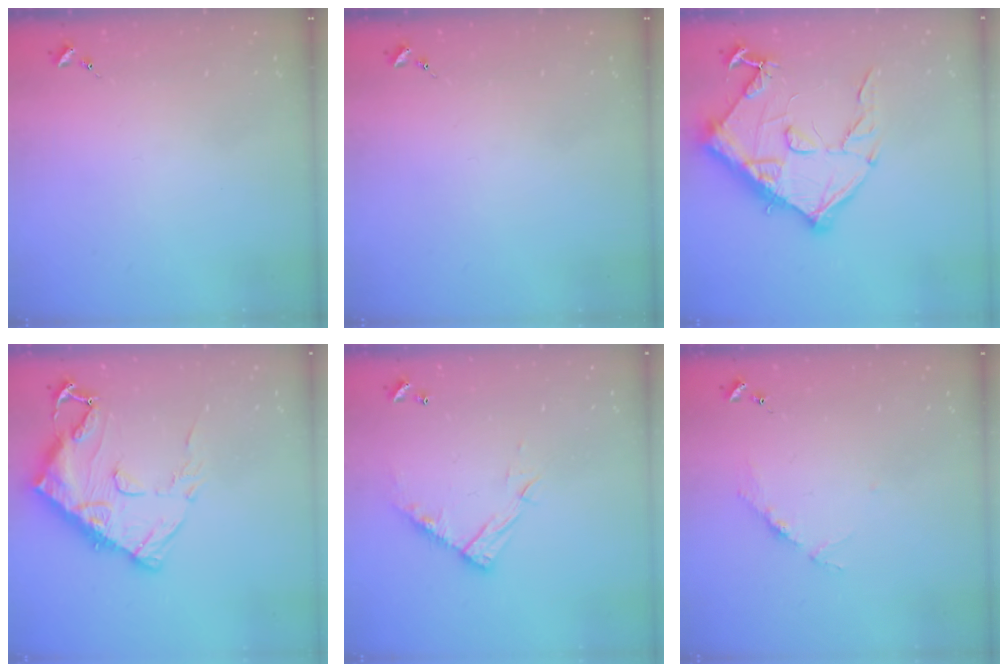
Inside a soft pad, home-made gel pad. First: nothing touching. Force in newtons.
{"total": 0.0}
{"total": 15.4, "press": 15.4, "slide": 1.0}
{"total": 15.5, "press": 15.5, "slide": 1.4}
{"total": 11.4, "press": 11.4, "slide": 0.7}
{"total": 3.9, "press": 3.8, "slide": 0.5}